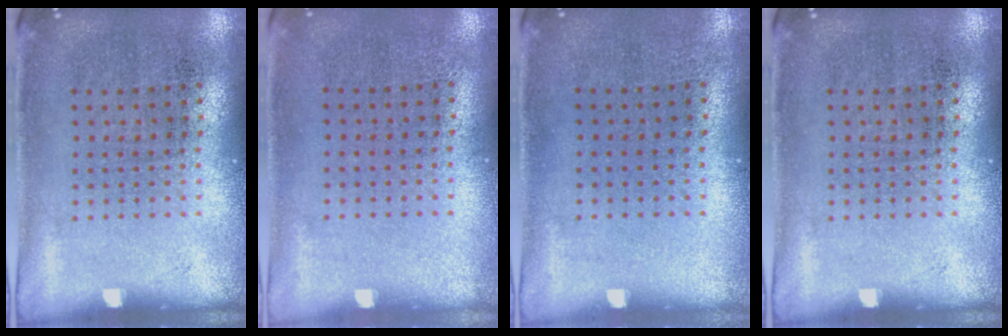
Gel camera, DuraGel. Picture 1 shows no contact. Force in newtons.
{"total": 0.0}
{"total": 0.0}
{"total": 0.0}